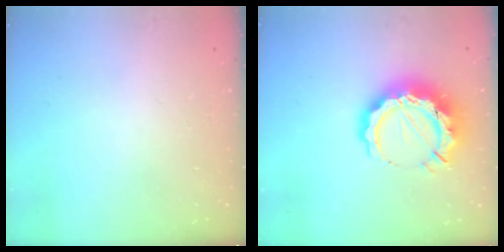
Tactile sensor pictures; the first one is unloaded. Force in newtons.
{"total": 15.1, "press": 15.0, "slide": 1.4}